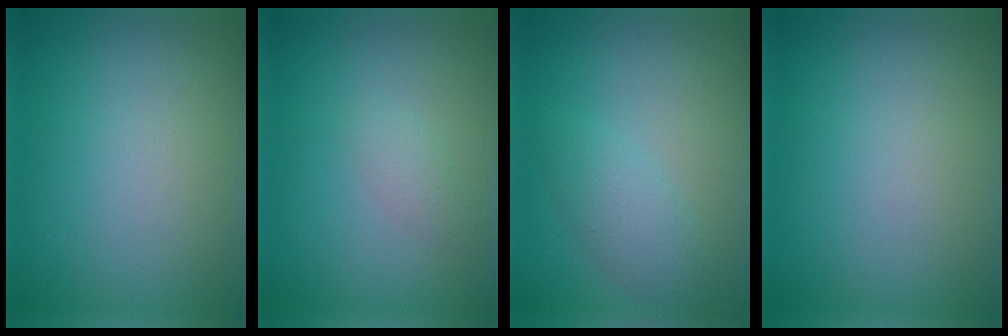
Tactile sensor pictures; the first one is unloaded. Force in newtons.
{"total": 1.1, "press": 1.1, "slide": 0.0}
{"total": 1.7, "press": 1.7, "slide": 0.0}
{"total": 0.0}